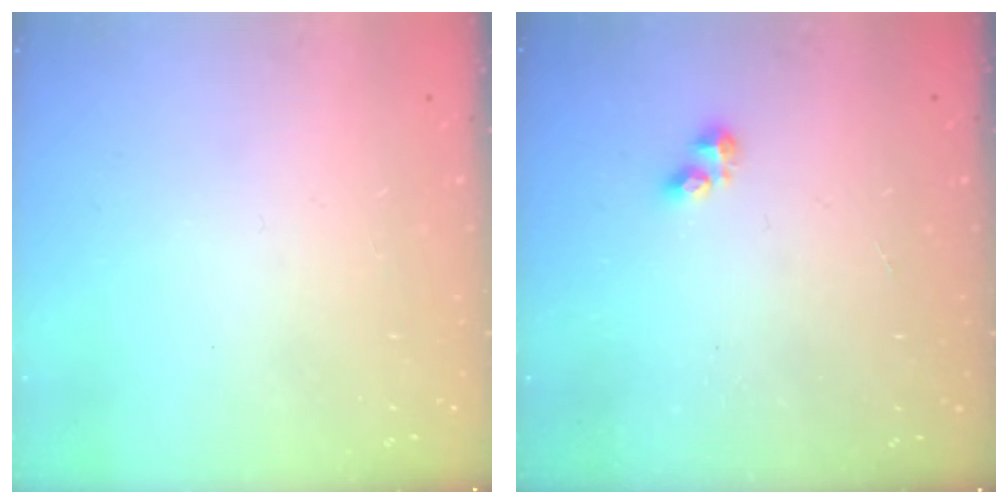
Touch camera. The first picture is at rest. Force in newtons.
{"total": 4.2, "press": 4.1, "slide": 0.6}